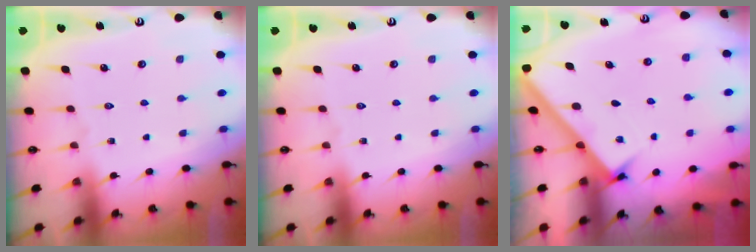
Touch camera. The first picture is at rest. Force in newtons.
{"total": 0.0}
{"total": 2.7, "press": 2.7, "slide": 0.3}